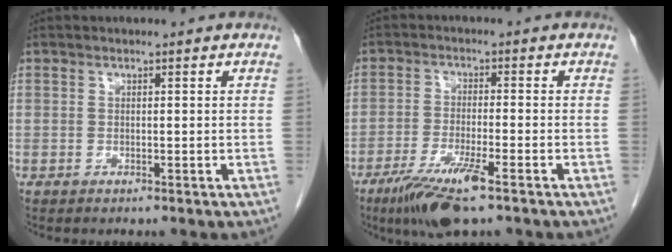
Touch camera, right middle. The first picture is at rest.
{"total": 8.5, "force": [-5.4, 0.7, 6.6], "torque": [-0.128, -0.022, -0.094]}